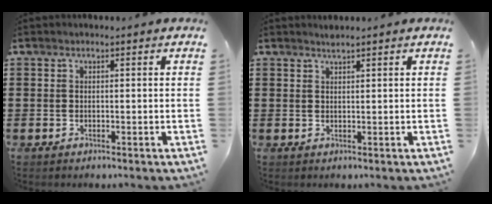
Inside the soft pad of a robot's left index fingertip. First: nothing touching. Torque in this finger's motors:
{"motor_torque": [0.43, -0.11, 0.00, 0.01]}